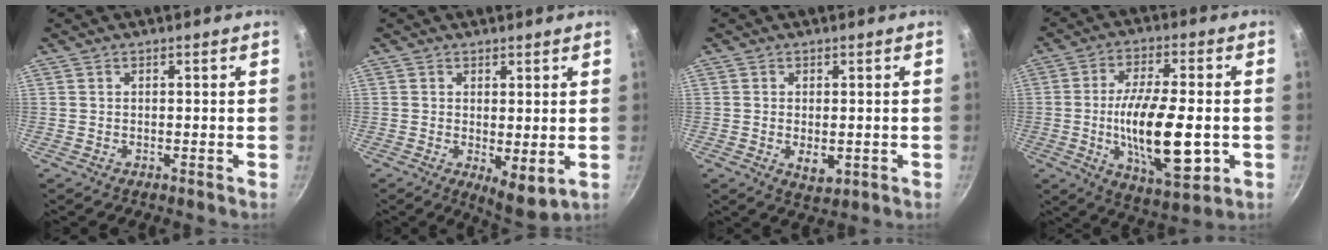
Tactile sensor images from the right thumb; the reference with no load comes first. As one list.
[{"total": 6.0, "force": [0.1, 2.5, 5.5], "torque": [-0.073, -0.024, 0.007]}, {"total": 4.0, "force": [-0.6, 2.3, 3.2], "torque": [-0.049, -0.010, -0.003]}, {"total": 18.4, "force": [-2.9, 6.8, 16.9], "torque": [-0.281, 0.003, -0.047]}]